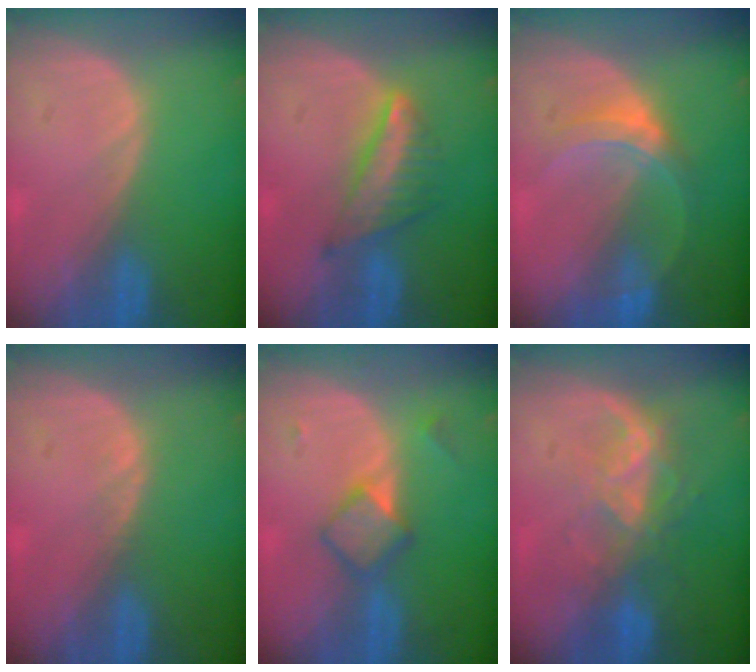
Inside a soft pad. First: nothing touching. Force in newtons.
{"total": 6.5, "press": 5.8, "slide": 2.9}
{"total": 5.1, "press": 4.9, "slide": 1.5}
{"total": 0.7, "press": 0.6, "slide": 0.3}
{"total": 4.7, "press": 4.5, "slide": 1.2}
{"total": 6.6, "press": 6.1, "slide": 2.7}